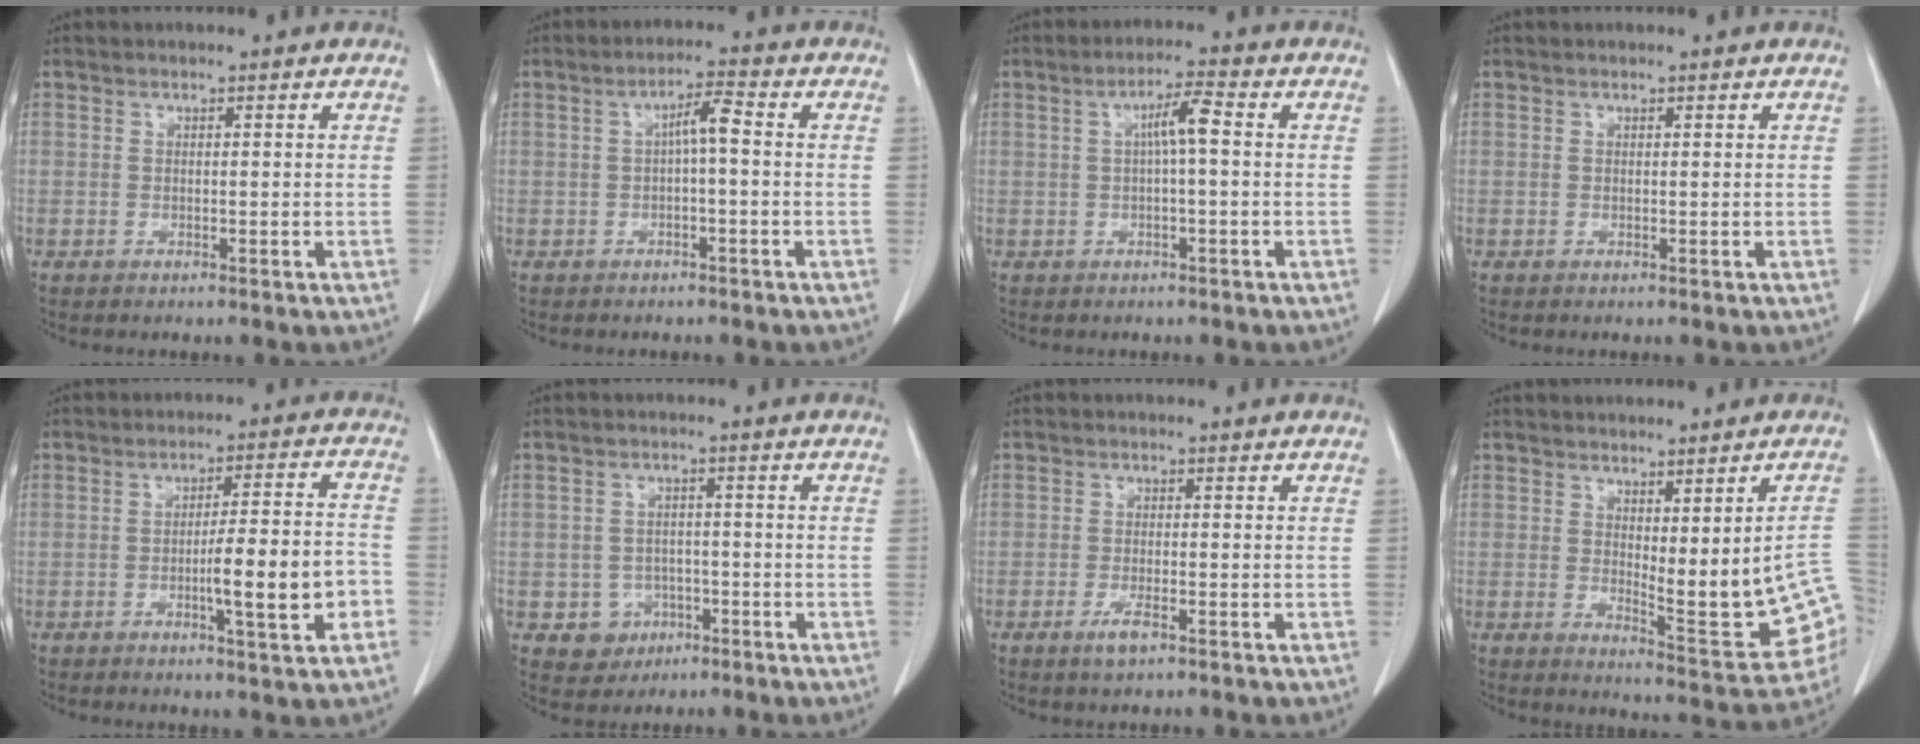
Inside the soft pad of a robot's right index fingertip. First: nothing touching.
{"total": 3.6, "force": [0.0, 0.4, 3.6], "torque": [-0.060, 0.013, 0.000]}
{"total": 4.1, "force": [0.3, 0.3, 4.1], "torque": [-0.070, 0.012, 0.005]}
{"total": 0.0}
{"total": 10.0, "force": [-3.0, 0.8, 9.4], "torque": [-0.140, 0.007, -0.043]}
{"total": 4.8, "force": [-1.9, 4.4, 0.5], "torque": [-0.003, 0.013, -0.019]}
{"total": 2.5, "force": [-1.5, 0.5, 2.0], "torque": [-0.042, -0.003, -0.026]}
{"total": 12.2, "force": [-0.8, 2.7, 11.9], "torque": [-0.132, -0.009, 0.000]}